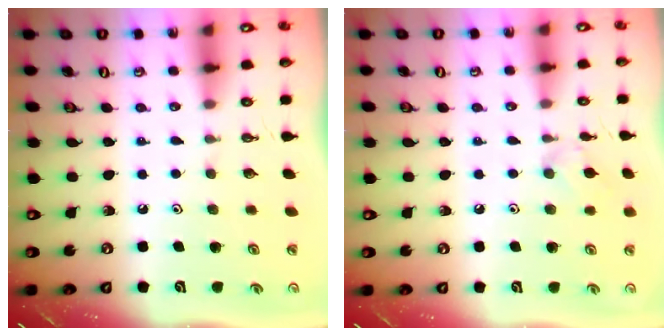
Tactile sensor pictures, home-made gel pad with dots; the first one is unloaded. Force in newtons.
{"total": 6.0, "press": 5.9, "slide": 1.0}